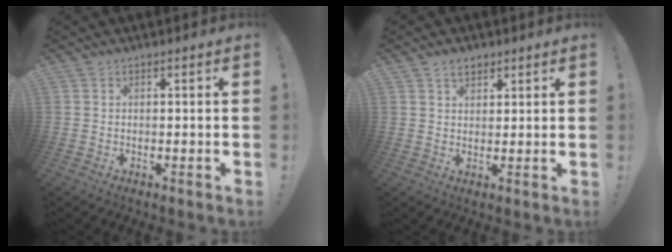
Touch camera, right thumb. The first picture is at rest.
{"total": 3.6, "force": [2.3, 2.2, 1.6], "torque": [-0.022, -0.008, 0.040]}